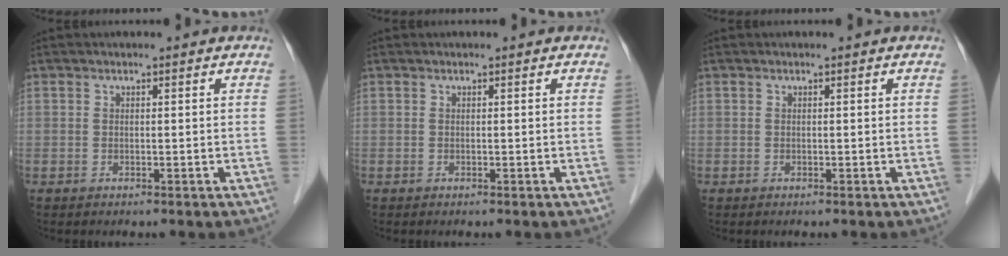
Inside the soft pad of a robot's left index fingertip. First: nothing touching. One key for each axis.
{"total": 0.0}
{"total": 0.0}